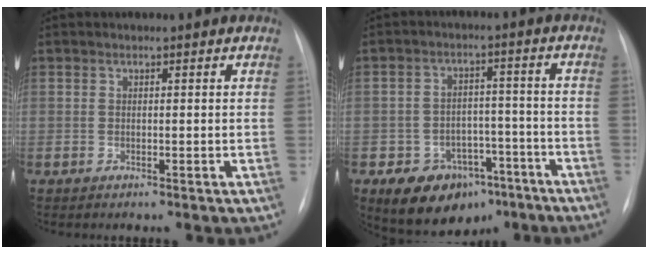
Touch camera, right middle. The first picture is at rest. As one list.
[{"total": 10.6, "force": [-6.5, 7.2, 4.3], "torque": [-0.059, 0.027, -0.089]}]